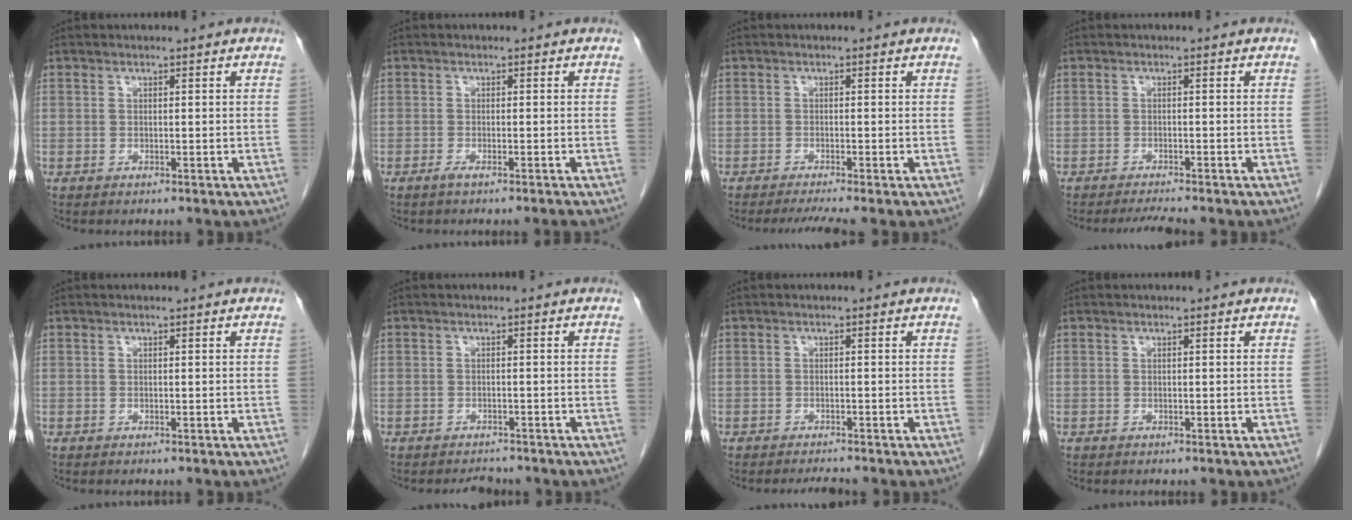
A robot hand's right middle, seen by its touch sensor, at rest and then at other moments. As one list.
[{"total": 1.5, "force": [-1.2, -0.4, 0.9], "torque": [-0.013, 0.001, -0.022]}, {"total": 3.2, "force": [-2.6, -0.7, 1.7], "torque": [-0.030, -0.012, -0.044]}, {"total": 2.7, "force": [-2.4, -0.4, 1.0], "torque": [-0.022, -0.012, -0.039]}, {"total": 0.0}, {"total": 1.9, "force": [-1.8, 0.5, 0.1], "torque": [-0.008, -0.008, -0.026]}, {"total": 1.7, "force": [-1.6, -0.2, 0.4], "torque": [-0.012, -0.009, -0.023]}, {"total": 0.0}]